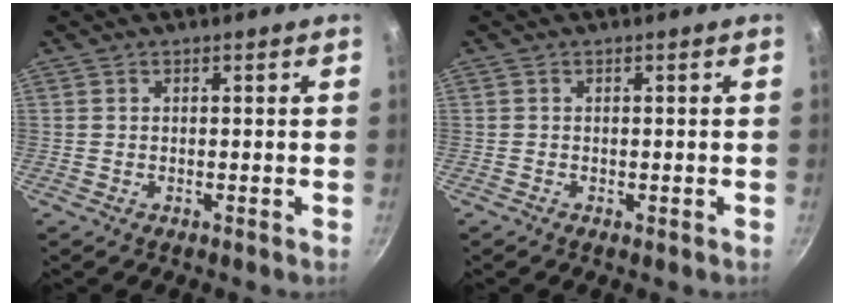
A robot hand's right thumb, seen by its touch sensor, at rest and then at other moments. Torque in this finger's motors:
{"motor_torque": [-0.34, -0.20, -0.47, 0.13, -0.07]}